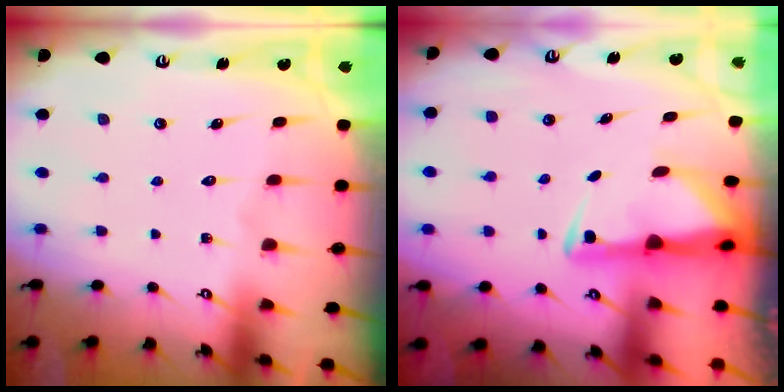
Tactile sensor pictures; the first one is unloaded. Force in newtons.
{"total": 2.8, "press": 2.7, "slide": 0.6}